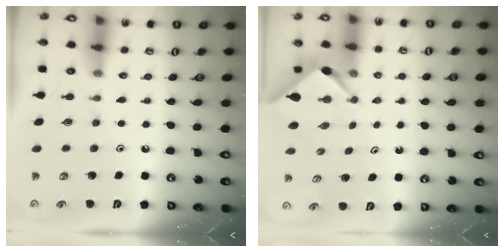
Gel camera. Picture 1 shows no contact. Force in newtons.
{"total": 2.2, "press": 2.2, "slide": 0.3}